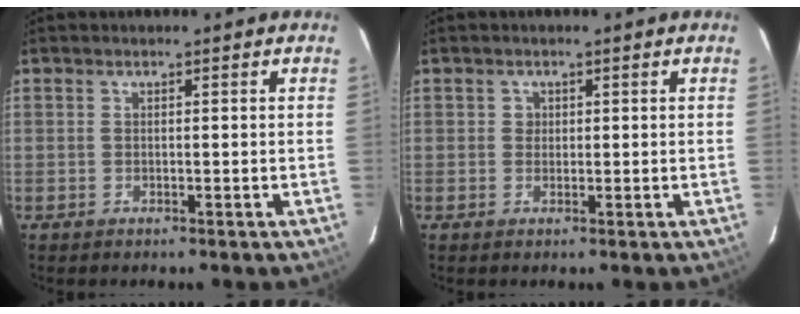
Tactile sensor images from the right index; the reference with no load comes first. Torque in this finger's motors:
{"motor_torque": [0.01, 0.00, 0.00, 0.01]}